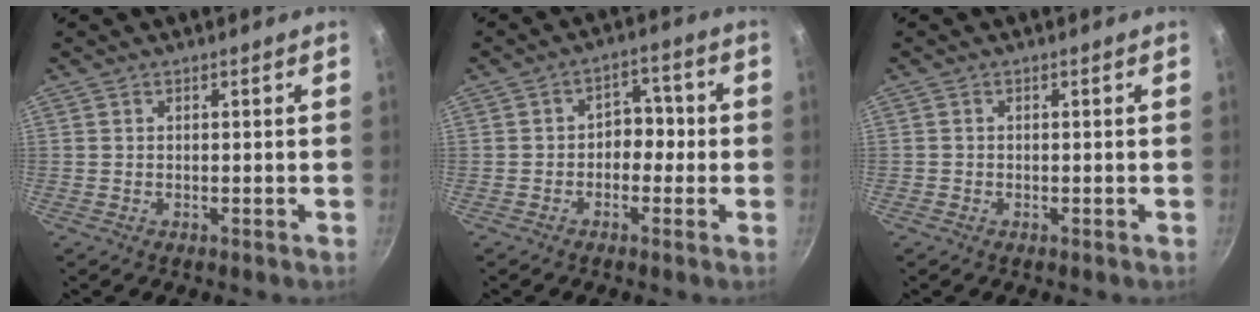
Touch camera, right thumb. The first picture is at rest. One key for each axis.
{"total": 5.1, "fx": -0.9, "fy": 4.0, "fz": 3.1, "tx": 0.007, "ty": 0.024, "tz": -0.023}
{"total": 0.6, "fx": -0.4, "fy": 0.5, "fz": 0.1, "tx": -0.002, "ty": 0.003, "tz": -0.008}